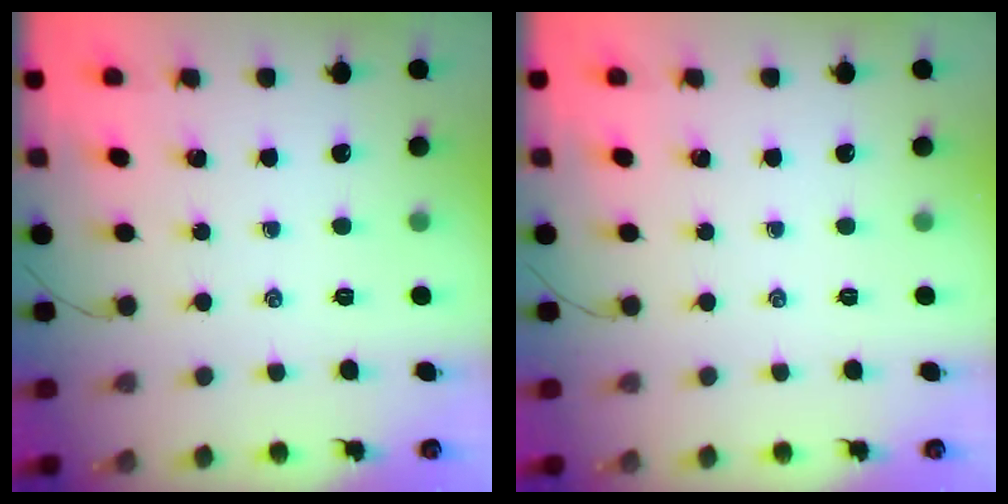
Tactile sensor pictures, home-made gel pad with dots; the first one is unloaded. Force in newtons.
{"total": 0.0}